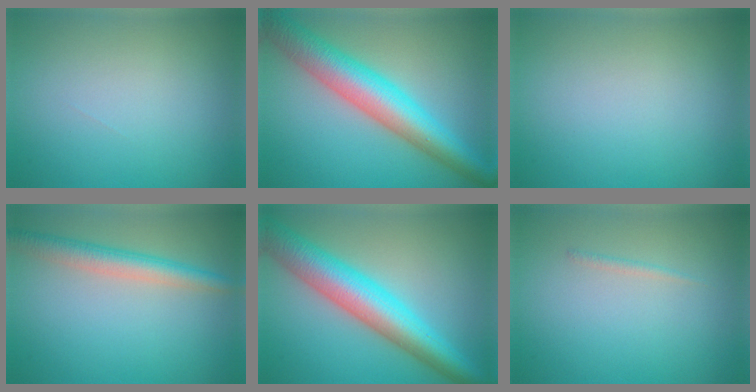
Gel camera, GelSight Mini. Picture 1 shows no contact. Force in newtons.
{"total": 7.8, "press": 7.8, "slide": 0.2}
{"total": 0.0}
{"total": 3.7, "press": 3.7, "slide": 0.1}
{"total": 8.0, "press": 8.0, "slide": 0.3}
{"total": 0.6, "press": 0.6, "slide": 0.1}